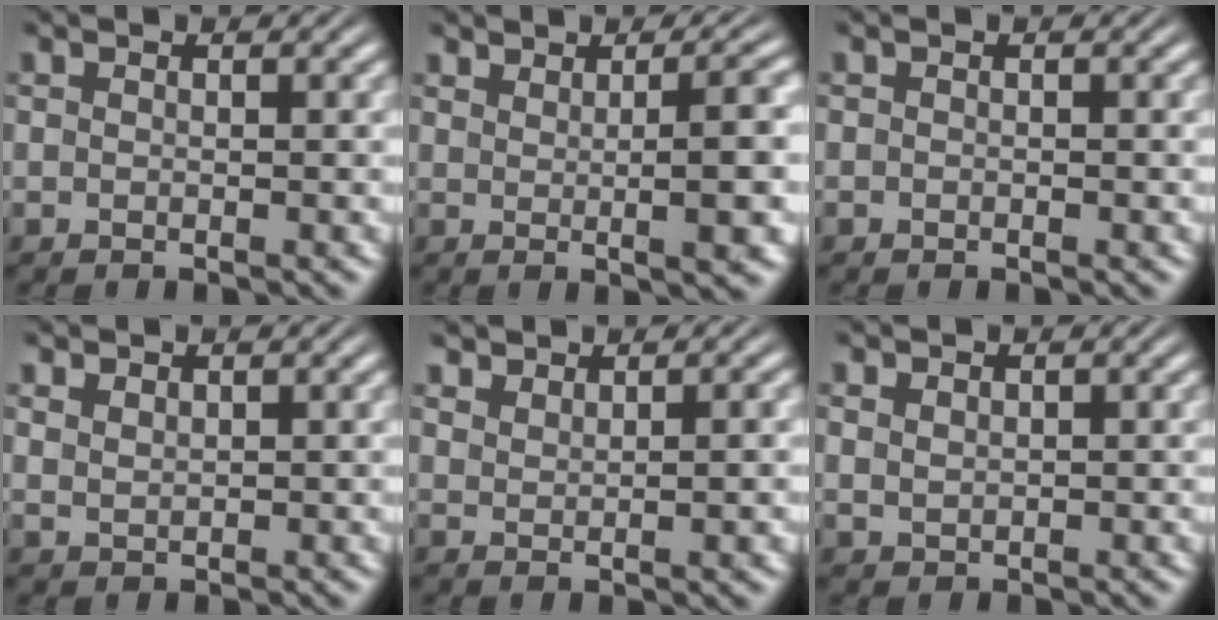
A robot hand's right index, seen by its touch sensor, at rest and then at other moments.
{"total": 3.5, "force": [0.9, -0.4, 3.3], "torque": [-0.042, 0.002, 0.019]}
{"total": 0.0}
{"total": 1.2, "force": [1.1, 0.3, 0.3], "torque": [-0.009, -0.004, 0.032]}
{"total": 1.8, "force": [1.6, -0.4, 0.6], "torque": [-0.007, -0.002, 0.038]}
{"total": 1.1, "force": [0.8, 0.7, 0.5], "torque": [-0.014, -0.007, 0.027]}